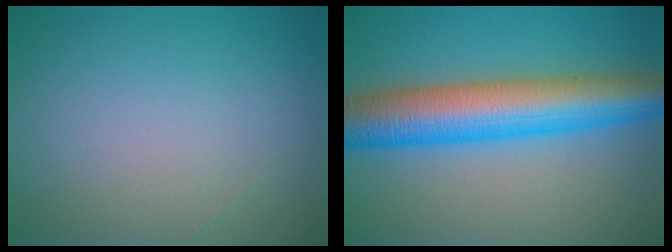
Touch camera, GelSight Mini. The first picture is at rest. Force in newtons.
{"total": 10.0, "press": 10.0, "slide": 0.2}